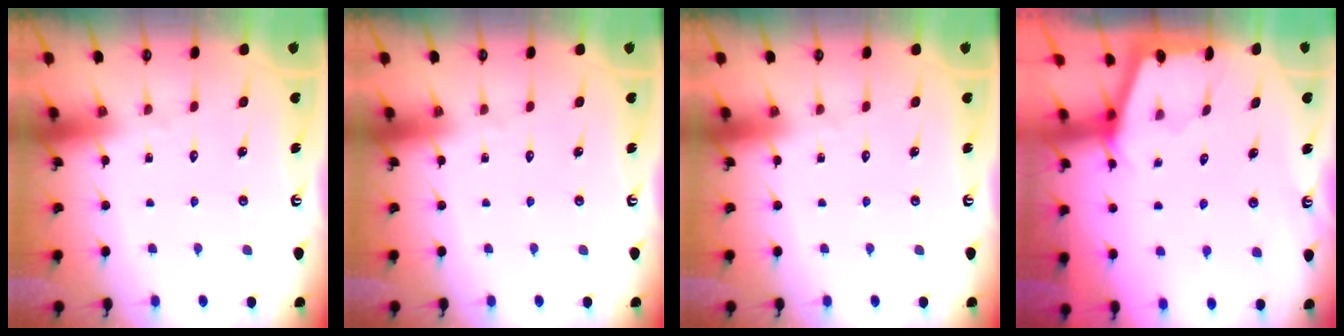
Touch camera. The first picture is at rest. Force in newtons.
{"total": 0.0}
{"total": 0.0}
{"total": 2.1, "press": 2.1, "slide": 0.3}